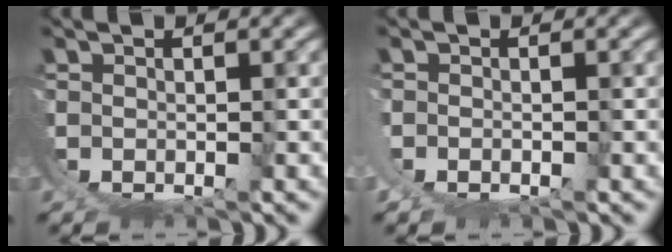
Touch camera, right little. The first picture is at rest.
{"total": 0.9, "force": [0.2, 0.7, 0.6], "torque": [-0.016, -0.001, 0.003]}